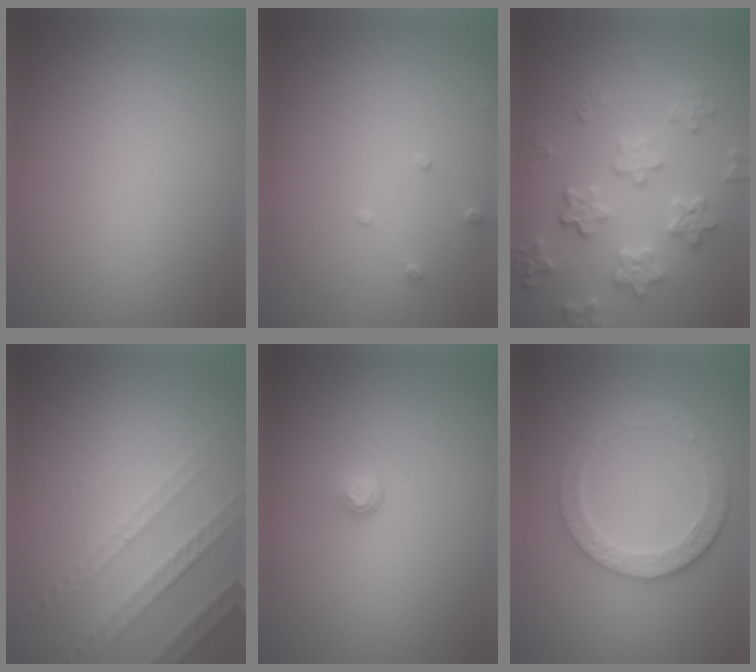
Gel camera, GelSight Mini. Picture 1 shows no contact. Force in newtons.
{"total": 0.8, "press": 0.8, "slide": 0.2}
{"total": 5.3, "press": 4.2, "slide": 3.3}
{"total": 3.3, "press": 2.8, "slide": 1.7}
{"total": 0.9, "press": 0.5, "slide": 0.7}
{"total": 4.5, "press": 3.4, "slide": 3.0}